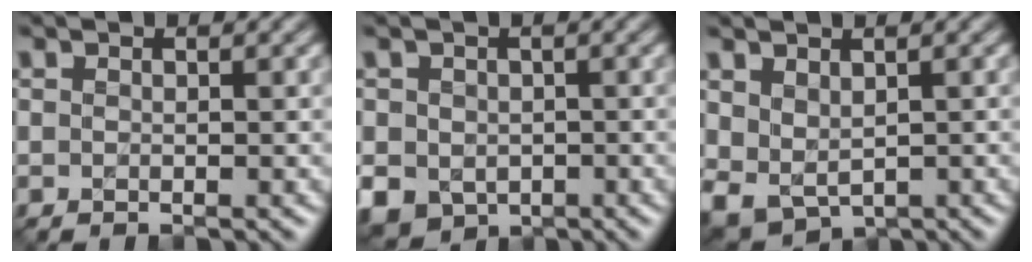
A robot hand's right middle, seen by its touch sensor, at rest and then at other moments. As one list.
[{"total": 5.2, "force": [-1.4, 4.5, 2.3], "torque": [-0.050, -0.016, -0.024]}, {"total": 3.1, "force": [1.0, 2.2, 1.9], "torque": [-0.045, -0.012, 0.026]}]